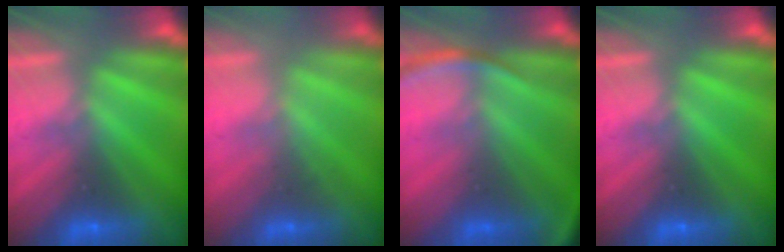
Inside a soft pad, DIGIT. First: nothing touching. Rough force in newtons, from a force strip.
{"total": 2.2}
{"total": 2.7}
{"total": 0.0}